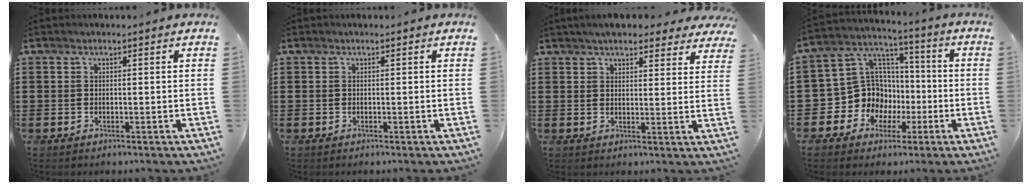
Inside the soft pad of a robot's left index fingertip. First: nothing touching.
{"total": 0.0}
{"total": 5.0, "force": [4.6, 0.9, 1.9], "torque": [-0.050, -0.005, 0.084]}
{"total": 10.9, "force": [-2.3, 10.3, 2.8], "torque": [-0.112, -0.001, -0.035]}